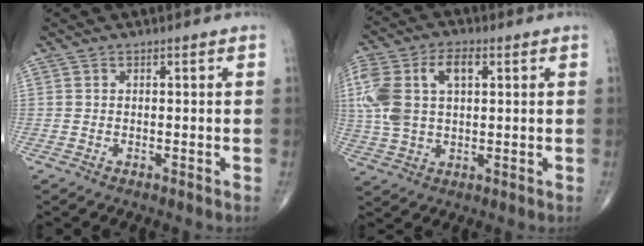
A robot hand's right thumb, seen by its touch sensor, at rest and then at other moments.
{"total": 13.6, "force": [3.1, 8.0, 10.6], "torque": [-0.236, 0.021, 0.062]}